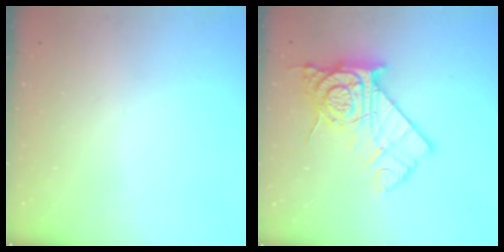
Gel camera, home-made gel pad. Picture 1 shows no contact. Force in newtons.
{"total": 15.6, "press": 15.6, "slide": 0.4}